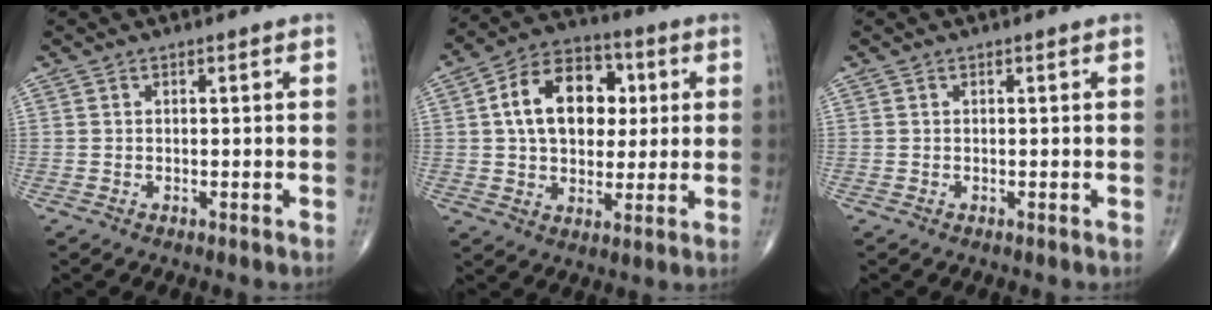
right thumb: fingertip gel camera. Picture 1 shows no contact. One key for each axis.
{"total": 15.8, "fx": 2.8, "fy": 10.9, "fz": 11.1, "tx": -0.142, "ty": 0.013, "tz": 0.040}
{"total": 0.0}